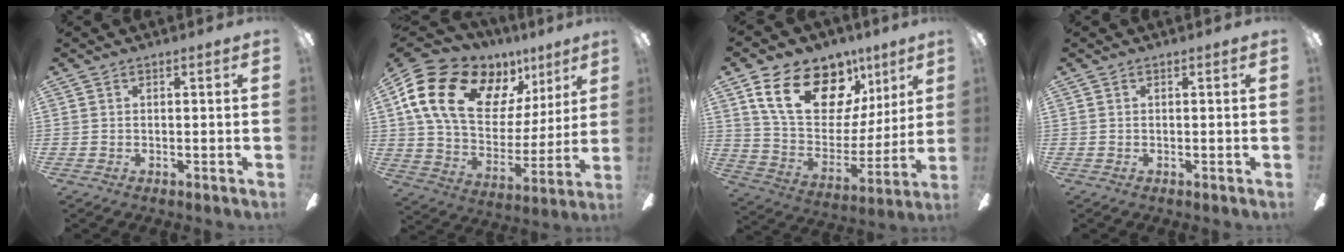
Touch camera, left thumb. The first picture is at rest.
{"total": 22.0, "force": [11.0, 13.9, 13.0], "torque": [-0.233, -0.039, 0.200]}
{"total": 22.2, "force": [11.9, 13.9, 12.6], "torque": [-0.202, -0.056, 0.216]}
{"total": 0.0}